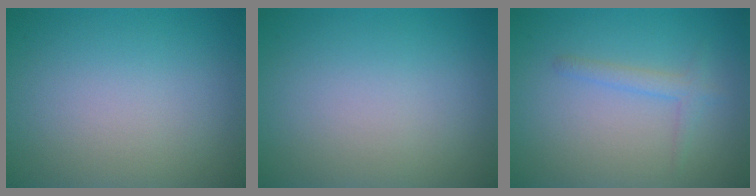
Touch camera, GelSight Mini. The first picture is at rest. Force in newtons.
{"total": 0.0}
{"total": 1.6, "press": 1.6, "slide": 0.1}